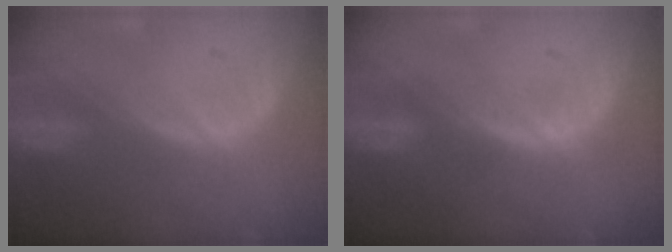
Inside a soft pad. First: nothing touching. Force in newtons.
{"total": 1.5, "press": 1.5, "slide": 0.2}